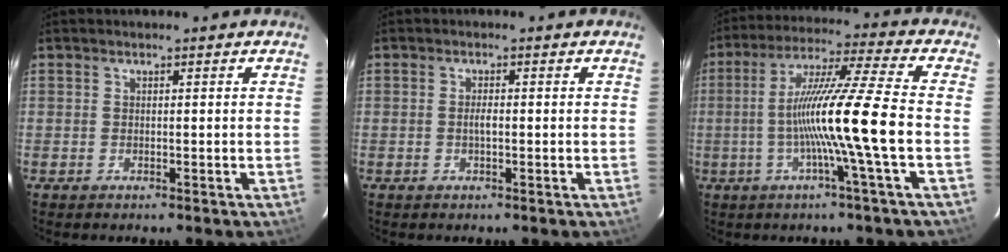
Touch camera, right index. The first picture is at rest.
{"total": 1.4, "force": [-0.2, 0.4, 1.3], "torque": [-0.026, 0.002, -0.005]}
{"total": 14.8, "force": [-3.3, -2.6, 14.2], "torque": [-0.255, -0.001, -0.064]}